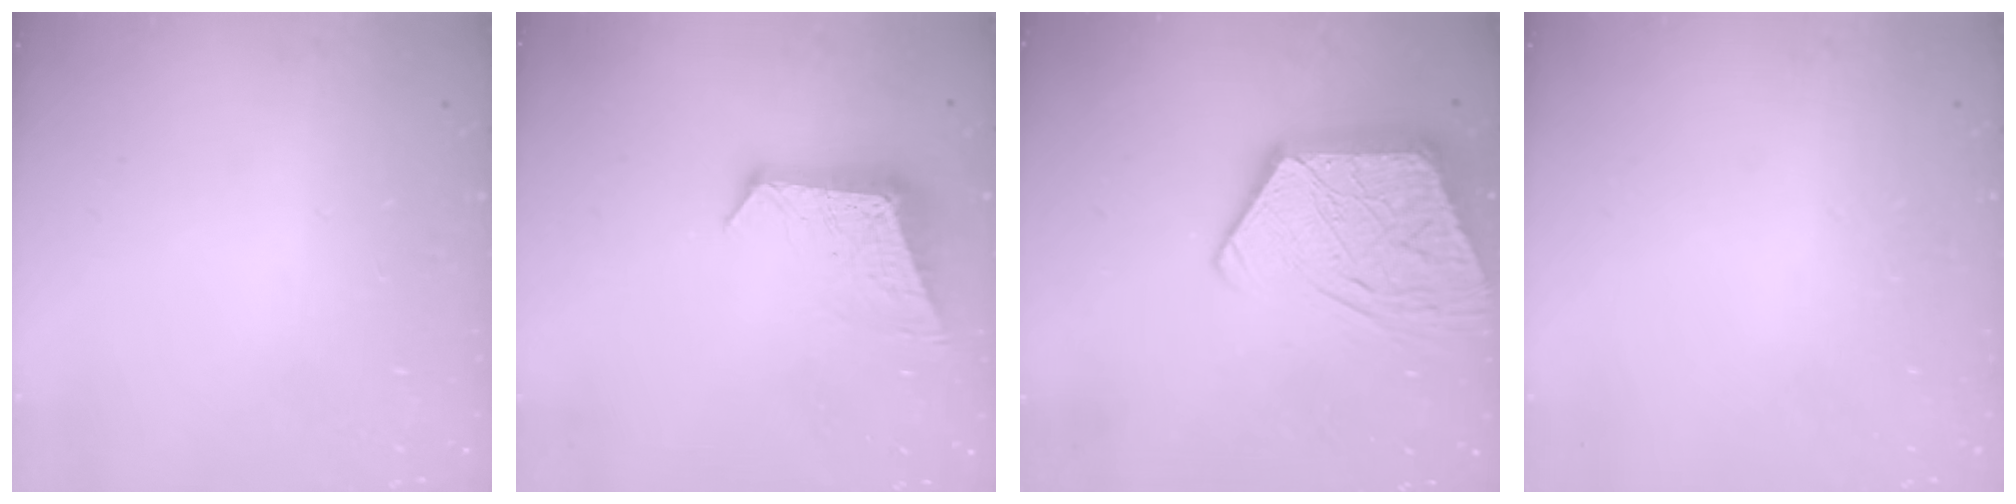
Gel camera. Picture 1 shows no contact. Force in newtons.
{"total": 9.3, "press": 9.3, "slide": 0.6}
{"total": 14.4, "press": 14.3, "slide": 1.2}
{"total": 0.0}